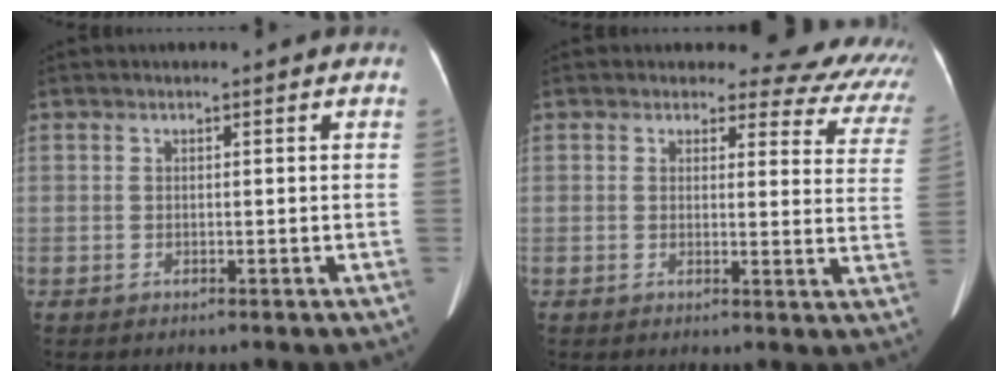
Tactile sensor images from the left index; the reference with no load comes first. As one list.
[{"total": 12.2, "force": [10.5, 5.2, 3.4], "torque": [0.005, -0.036, 0.074]}]